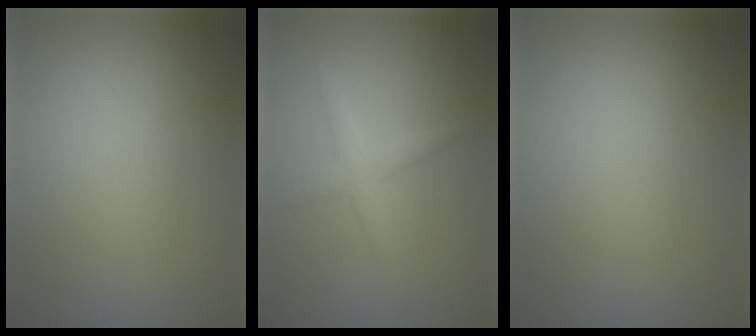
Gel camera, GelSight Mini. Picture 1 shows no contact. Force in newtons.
{"total": 2.2, "press": 2.2, "slide": 0.0}
{"total": 0.0}